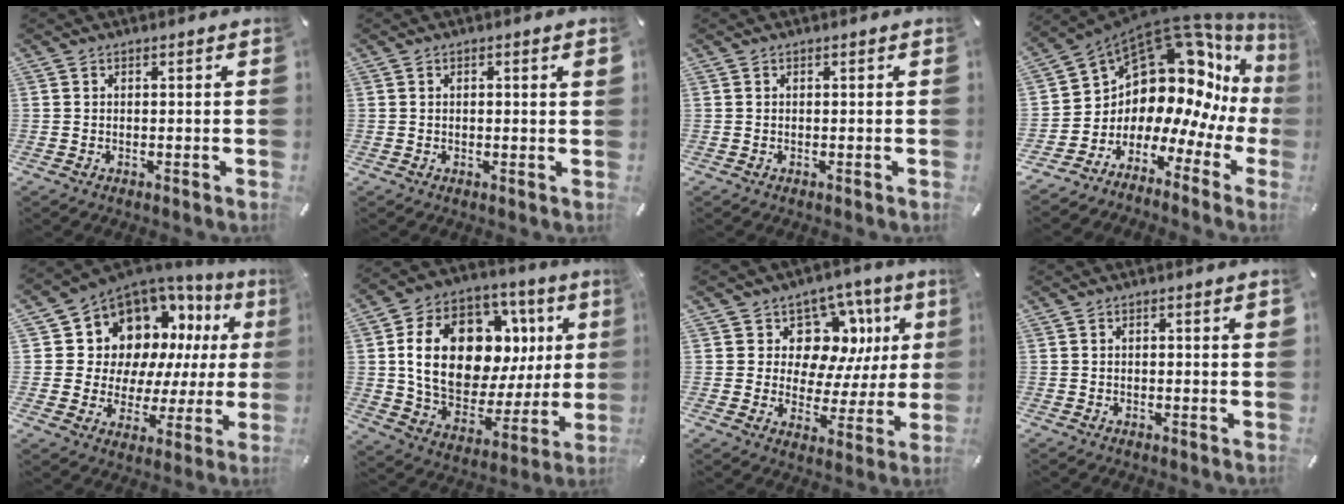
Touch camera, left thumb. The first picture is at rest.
{"total": 1.6, "force": [0.3, 0.2, 1.5], "torque": [-0.029, 0.000, 0.004]}
{"total": 0.0}
{"total": 15.3, "force": [8.4, 9.9, 8.1], "torque": [-0.134, -0.102, 0.158]}
{"total": 12.5, "force": [7.3, 9.2, 4.3], "torque": [-0.075, -0.087, 0.135]}
{"total": 22.3, "force": [6.3, 14.4, 15.8], "torque": [-0.280, -0.028, 0.113]}
{"total": 11.8, "force": [5.4, 9.1, 5.4], "torque": [-0.070, -0.050, 0.099]}
{"total": 1.7, "force": [0.3, 0.4, 1.6], "torque": [-0.030, 0.001, 0.003]}